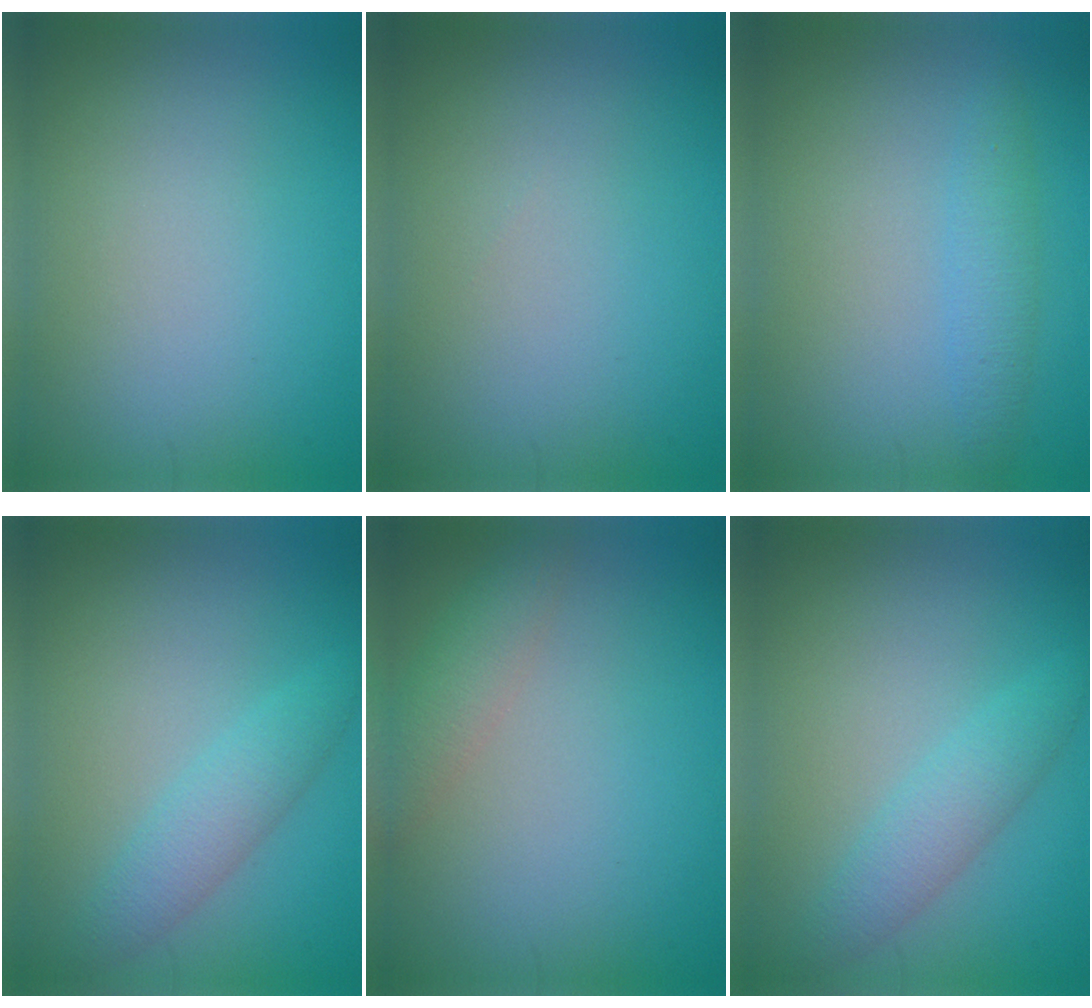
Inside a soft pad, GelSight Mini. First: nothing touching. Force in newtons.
{"total": 0.0}
{"total": 2.2, "press": 2.2, "slide": 0.2}
{"total": 2.9, "press": 2.9, "slide": 0.1}
{"total": 2.6, "press": 2.6, "slide": 0.1}
{"total": 2.9, "press": 2.9, "slide": 0.1}